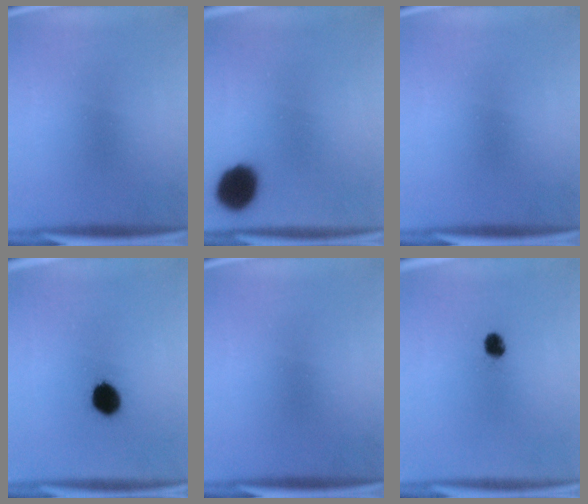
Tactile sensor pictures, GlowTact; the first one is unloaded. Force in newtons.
{"total": 12.1}
{"total": 0.0}
{"total": 8.6}
{"total": 0.0}
{"total": 3.2}